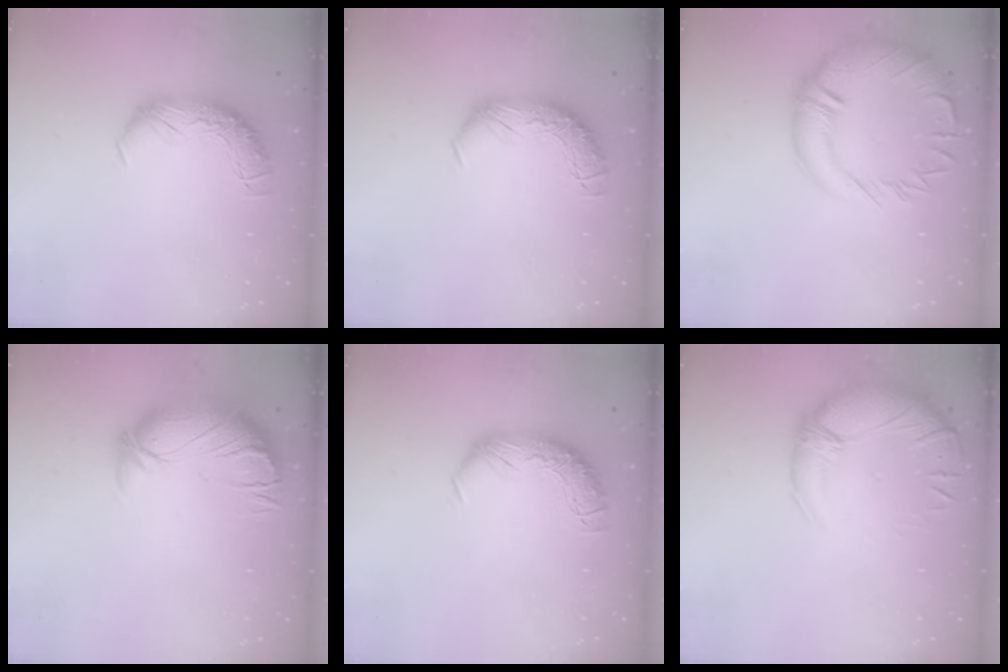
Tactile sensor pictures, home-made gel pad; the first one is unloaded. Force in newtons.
{"total": 0.0}
{"total": 6.7, "press": 5.7, "slide": 3.6}
{"total": 2.5, "press": 1.3, "slide": 2.1}
{"total": 0.0}
{"total": 2.8, "press": 0.1, "slide": 2.8}